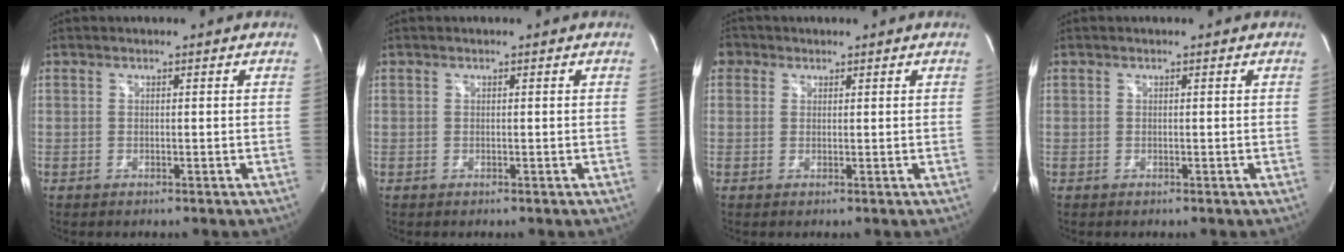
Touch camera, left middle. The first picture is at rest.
{"total": 0.0}
{"total": 2.3, "force": [1.1, 2.0, 0.4], "torque": [0.000, 0.012, 0.015]}
{"total": 0.0}